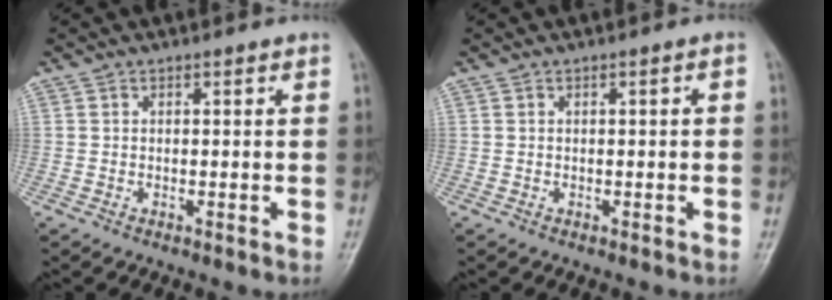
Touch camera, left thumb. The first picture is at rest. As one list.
[{"total": 0.9, "force": [0.0, 0.3, 0.9], "torque": [-0.013, 0.001, 0.000]}]